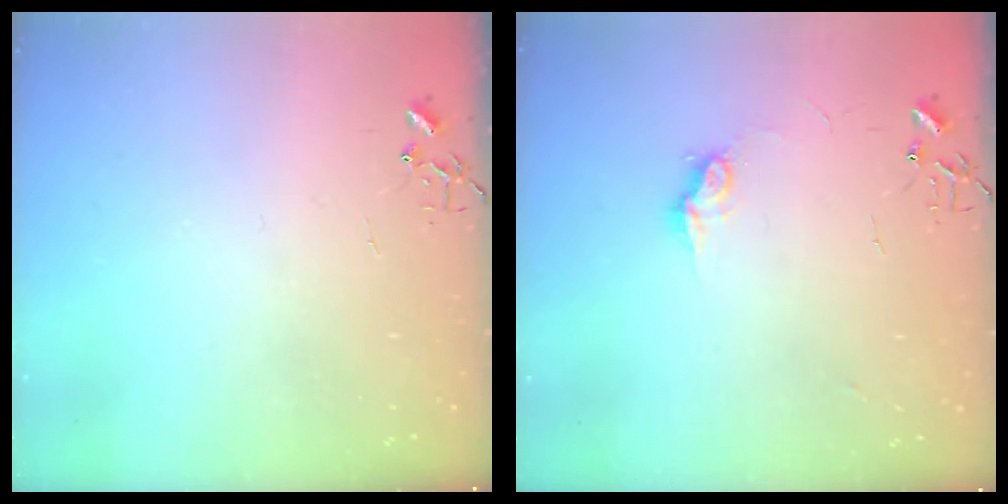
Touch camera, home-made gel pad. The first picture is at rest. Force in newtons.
{"total": 8.0, "press": 8.0, "slide": 0.4}